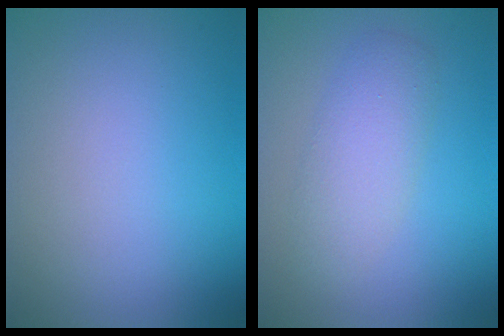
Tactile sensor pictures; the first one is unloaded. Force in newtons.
{"total": 3.4, "press": 3.4, "slide": 0.1}